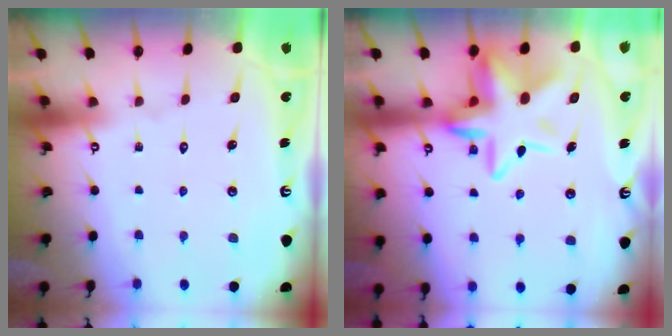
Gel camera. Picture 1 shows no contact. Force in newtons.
{"total": 14.6, "press": 14.5, "slide": 2.2}